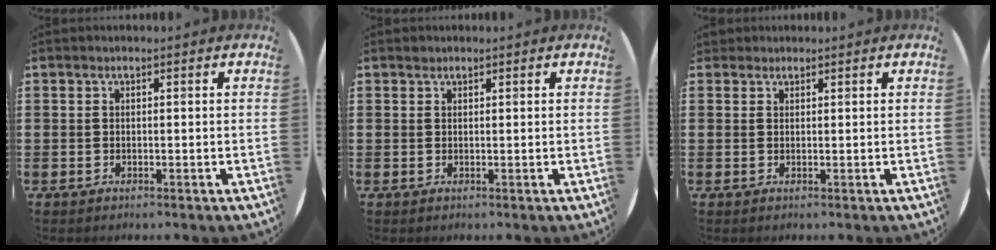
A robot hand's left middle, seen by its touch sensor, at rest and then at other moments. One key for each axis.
{"total": 0.0}
{"total": 0.9, "fx": 0.8, "fy": 0.4, "fz": 0.0, "tx": -0.001, "ty": 0.004, "tz": 0.017}